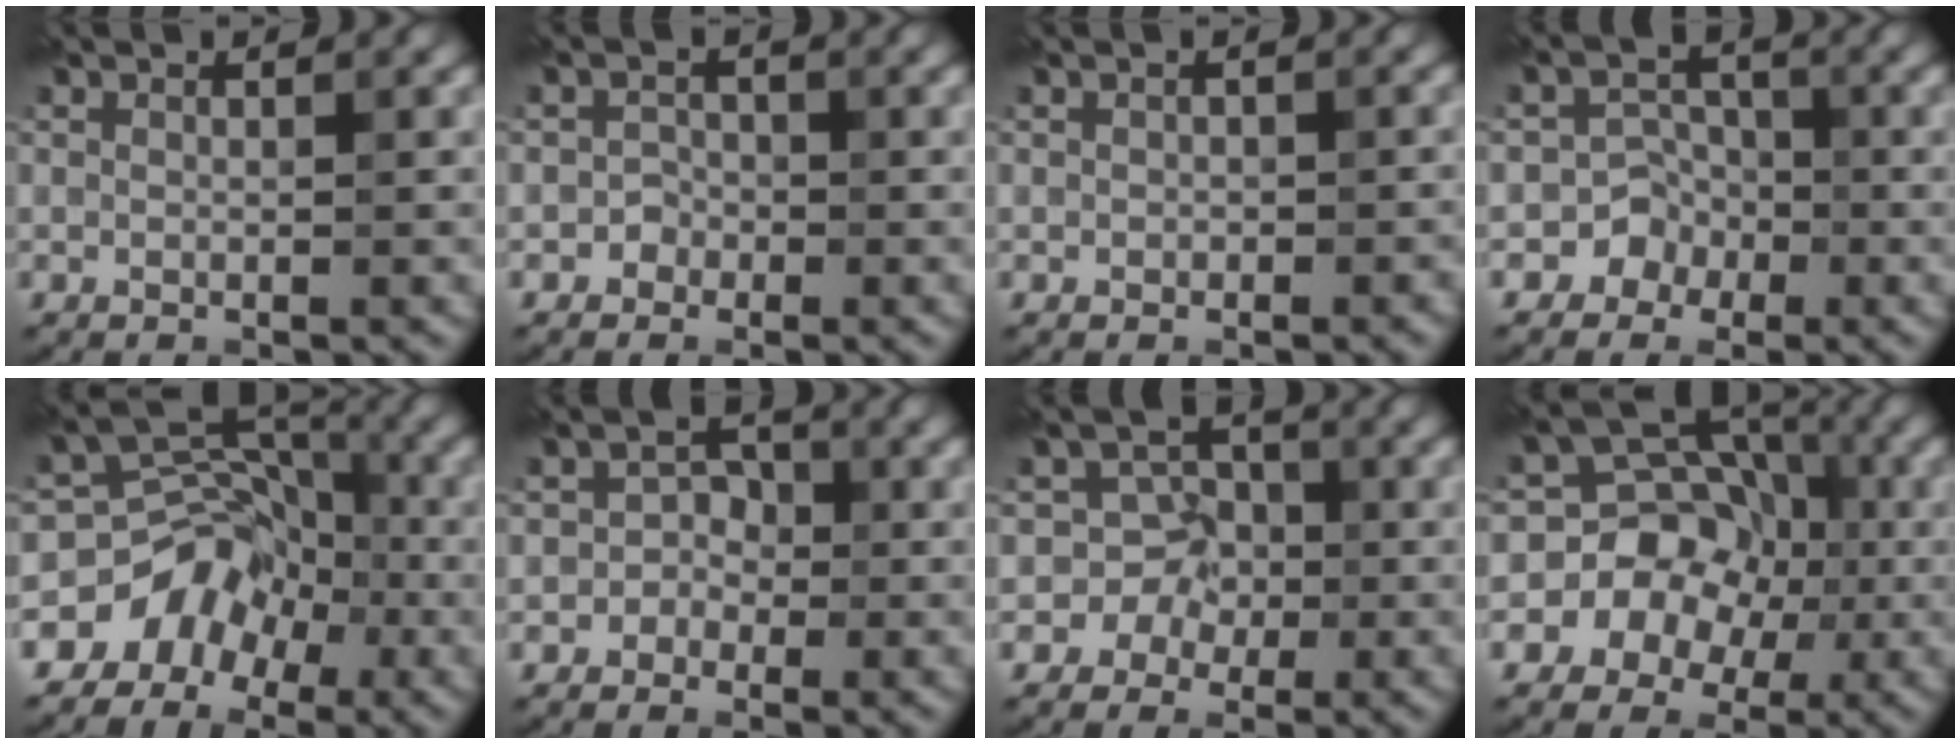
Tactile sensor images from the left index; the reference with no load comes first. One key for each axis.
{"total": 1.1, "fx": -0.6, "fy": 0.9, "fz": -0.2, "tx": 0.009, "ty": 0.010, "tz": -0.014}
{"total": 0.8, "fx": -0.5, "fy": 0.6, "fz": 0.2, "tx": -0.002, "ty": 0.004, "tz": -0.006}
{"total": 2.9, "fx": -1.4, "fy": 2.5, "fz": -0.1, "tx": 0.042, "ty": 0.020, "tz": -0.037}
{"total": 5.0, "fx": -2.9, "fy": 3.8, "fz": 1.2, "tx": 0.008, "ty": 0.023, "tz": -0.052}
{"total": 1.9, "fx": -0.7, "fy": 1.7, "fz": 0.4, "tx": 0.019, "ty": 0.012, "tz": -0.022}
{"total": 4.1, "fx": -1.5, "fy": 3.8, "fz": 0.1, "tx": 0.037, "ty": 0.021, "tz": -0.044}
{"total": 7.3, "fx": -1.6, "fy": 6.6, "fz": 2.4, "tx": -0.005, "ty": 0.029, "tz": -0.050}